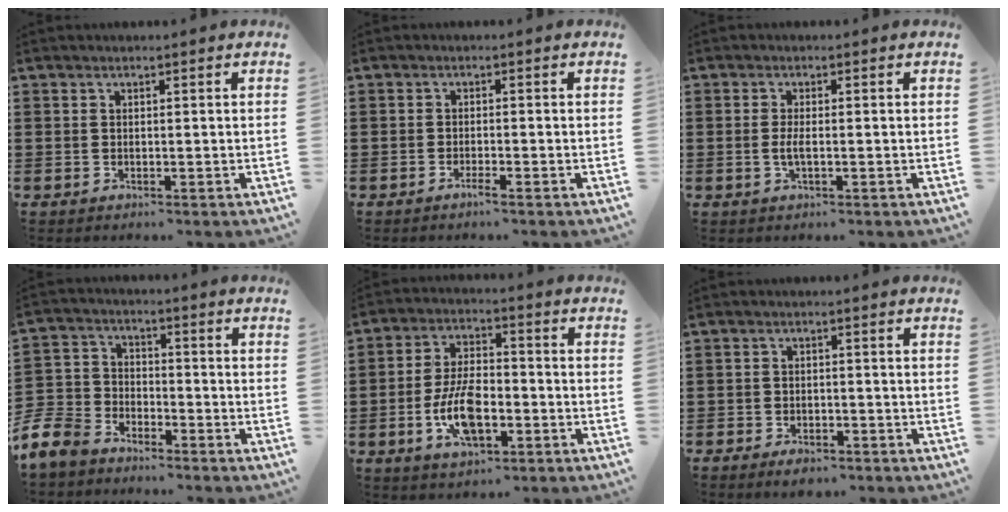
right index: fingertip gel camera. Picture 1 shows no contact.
{"total": 1.4, "force": [-1.1, -0.1, 0.9], "torque": [-0.016, -0.006, -0.018]}
{"total": 2.2, "force": [-0.4, 0.4, 2.2], "torque": [-0.053, -0.008, -0.012]}
{"total": 7.8, "force": [-6.9, 3.1, 1.9], "torque": [-0.072, 0.007, -0.145]}
{"total": 9.4, "force": [-3.0, 4.4, 7.8], "torque": [-0.168, 0.001, -0.057]}
{"total": 2.1, "force": [-2.0, 0.6, 0.4], "torque": [-0.011, 0.003, -0.039]}